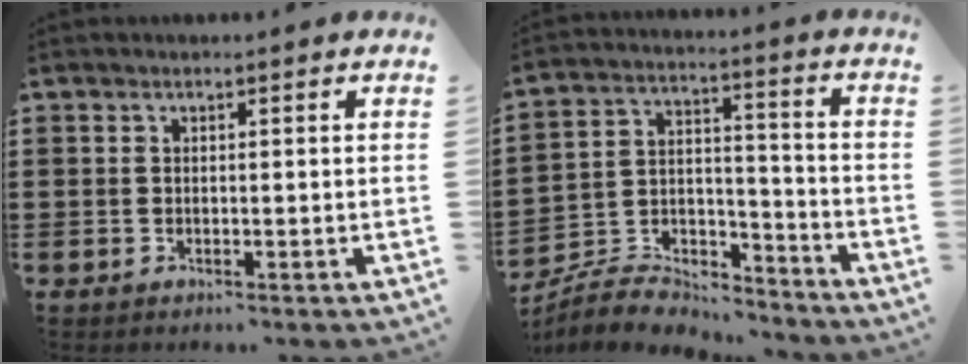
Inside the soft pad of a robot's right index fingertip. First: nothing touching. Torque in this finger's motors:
{"motor_torque": [-1.60, -0.54, -0.70, -0.21]}